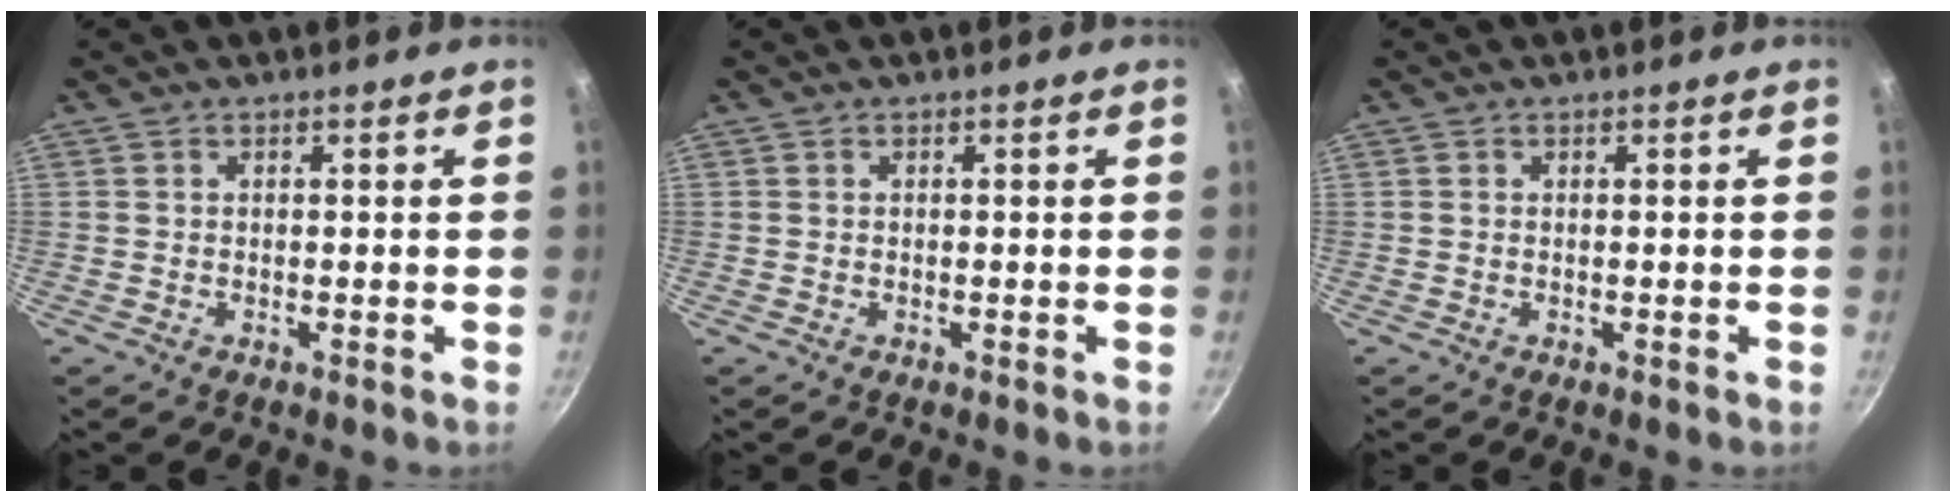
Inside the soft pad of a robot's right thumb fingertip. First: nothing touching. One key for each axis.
{"total": 0.0}
{"total": 0.0}